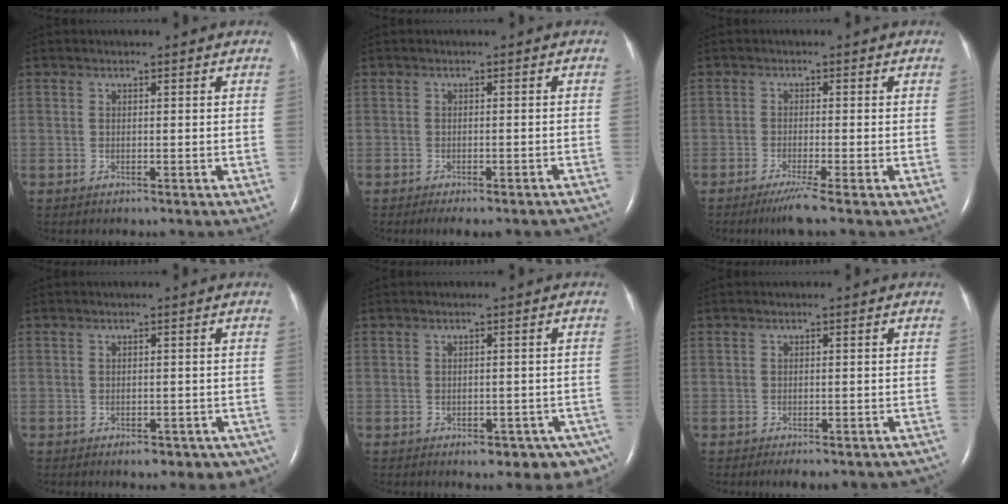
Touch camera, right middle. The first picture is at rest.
{"total": 11.2, "force": [-10.0, 3.0, 4.1], "torque": [-0.047, 0.008, -0.107]}
{"total": 3.5, "force": [-2.4, -0.9, 2.4], "torque": [-0.051, -0.014, -0.049]}
{"total": 6.7, "force": [-4.8, 3.4, 3.2], "torque": [-0.019, 0.009, -0.056]}
{"total": 8.1, "force": [-5.5, 3.7, 4.6], "torque": [-0.034, 0.007, -0.067]}
{"total": 10.5, "force": [-9.1, 3.5, 3.8], "torque": [-0.044, 0.007, -0.096]}